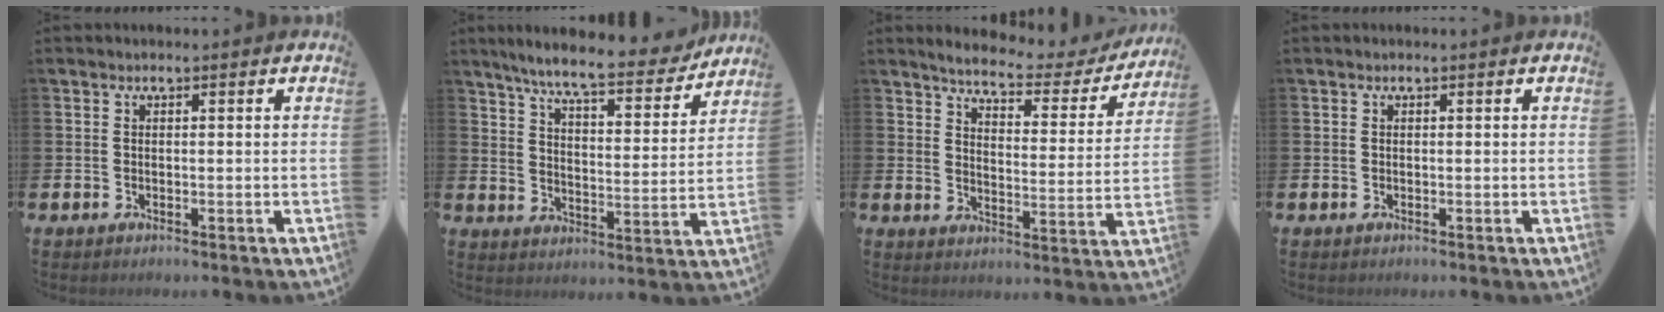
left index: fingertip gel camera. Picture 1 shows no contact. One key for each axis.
{"total": 8.3, "fx": 7.5, "fy": 0.9, "fz": 3.6, "tx": -0.089, "ty": -0.046, "tz": 0.125}
{"total": 5.3, "fx": 4.9, "fy": 1.0, "fz": 1.8, "tx": -0.053, "ty": -0.038, "tz": 0.076}
{"total": 0.0}